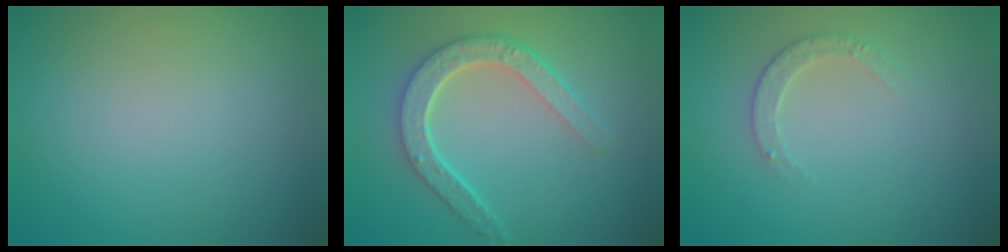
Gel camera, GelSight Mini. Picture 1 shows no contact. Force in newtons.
{"total": 4.5, "press": 3.6, "slide": 2.8}
{"total": 1.8, "press": 1.8, "slide": 0.4}